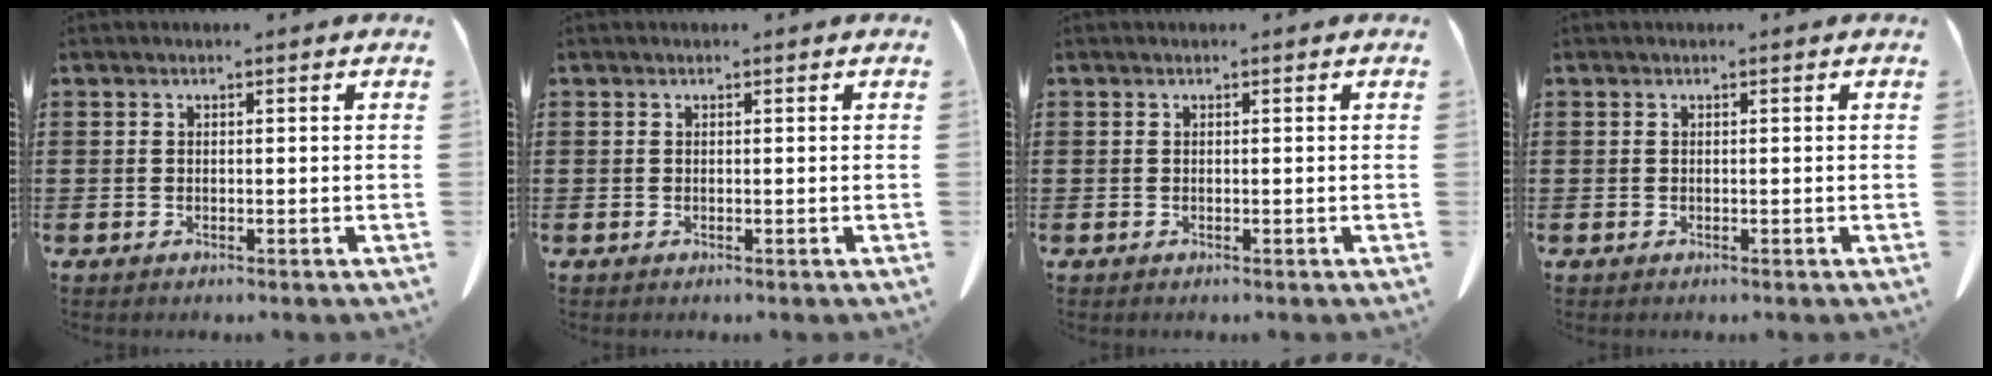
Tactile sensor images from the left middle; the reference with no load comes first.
{"total": 0.0}
{"total": 0.0}
{"total": 0.0}